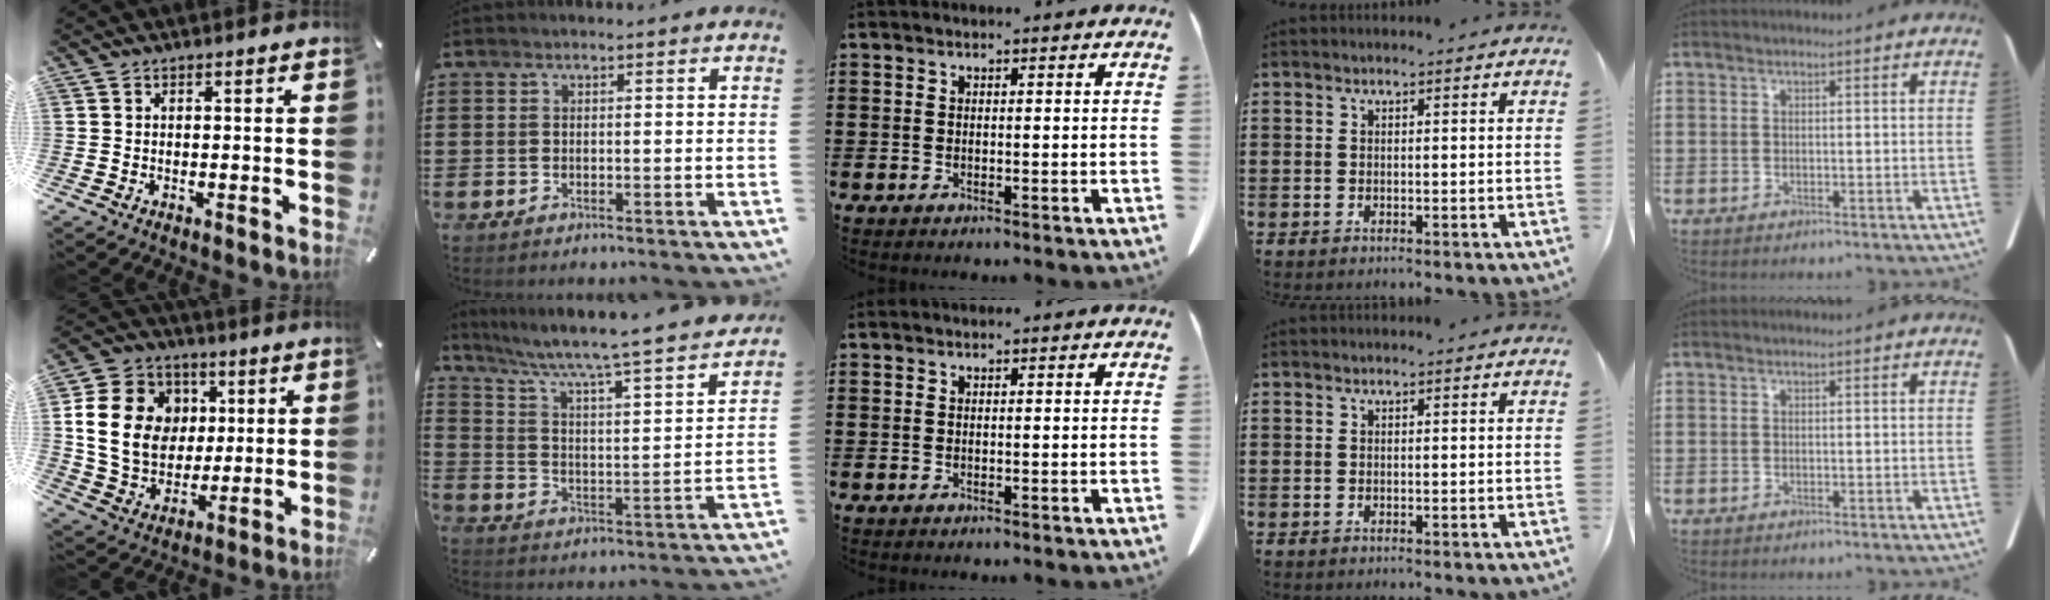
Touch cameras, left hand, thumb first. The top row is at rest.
{"thumb": {"total": 17.2, "force": [2.9, 14.8, 8.3], "torque": [-0.162, 0.010, 0.057]}, "index": {"total": 4.9, "force": [4.0, -0.2, 2.7], "torque": [-0.073, -0.047, 0.055]}}